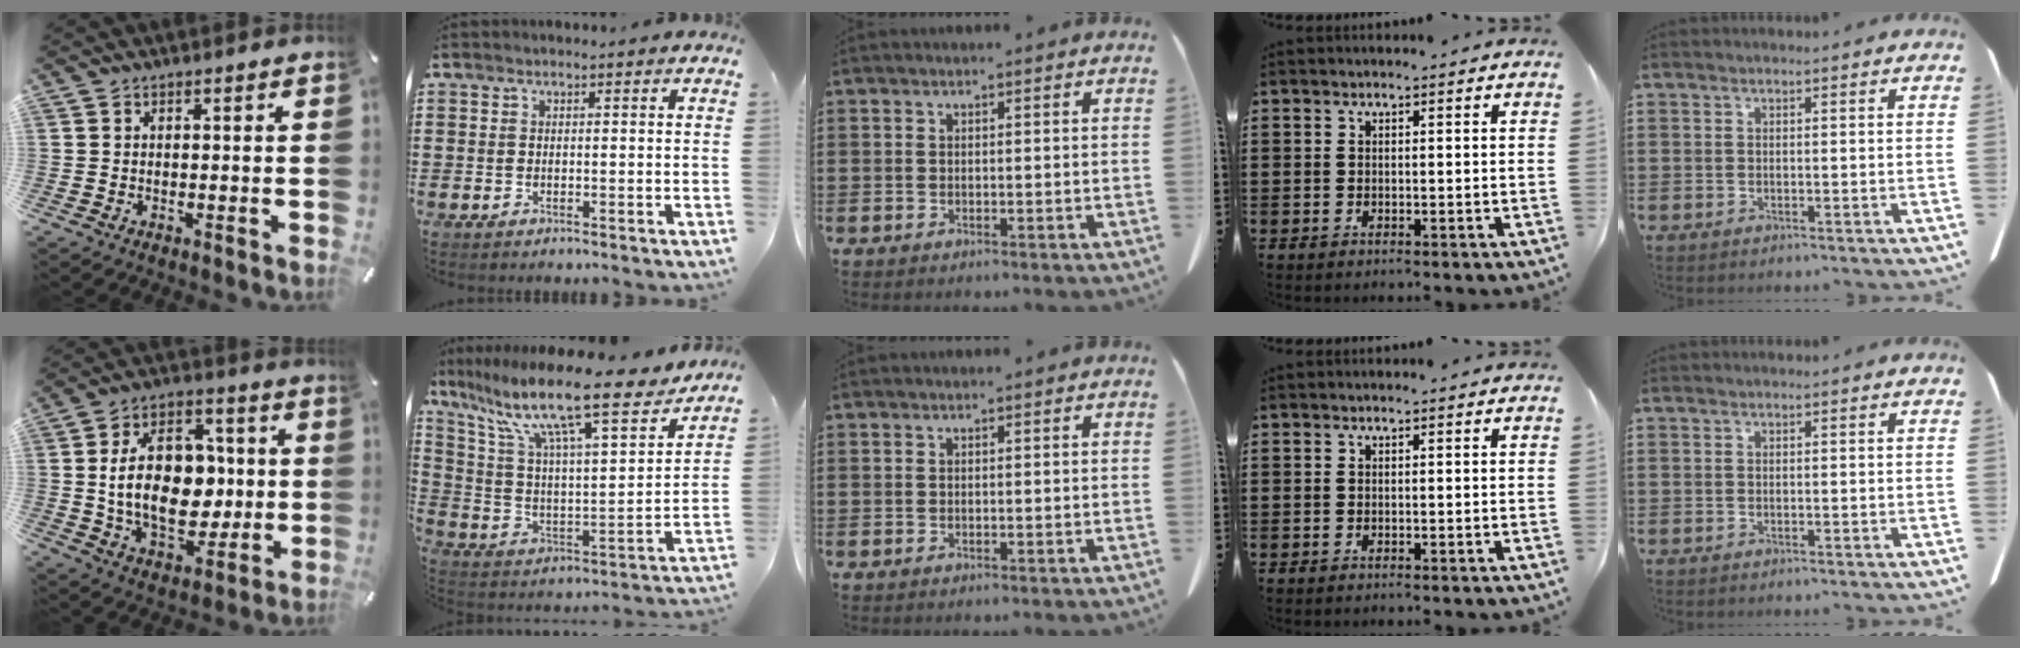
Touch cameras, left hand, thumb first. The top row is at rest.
{"thumb": {"total": 18.9, "force": [0.1, 12.8, 13.9], "torque": [-0.249, 0.008, 0.003]}, "index": {"total": 15.2, "force": [11.5, 1.7, 9.8], "torque": [-0.211, -0.070, 0.187]}}